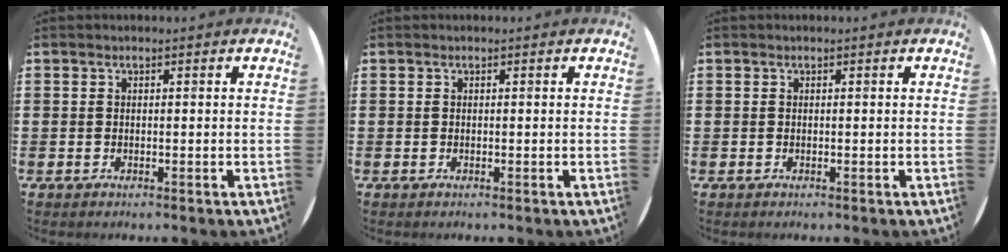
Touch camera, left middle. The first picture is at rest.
{"total": 0.0}
{"total": 0.0}